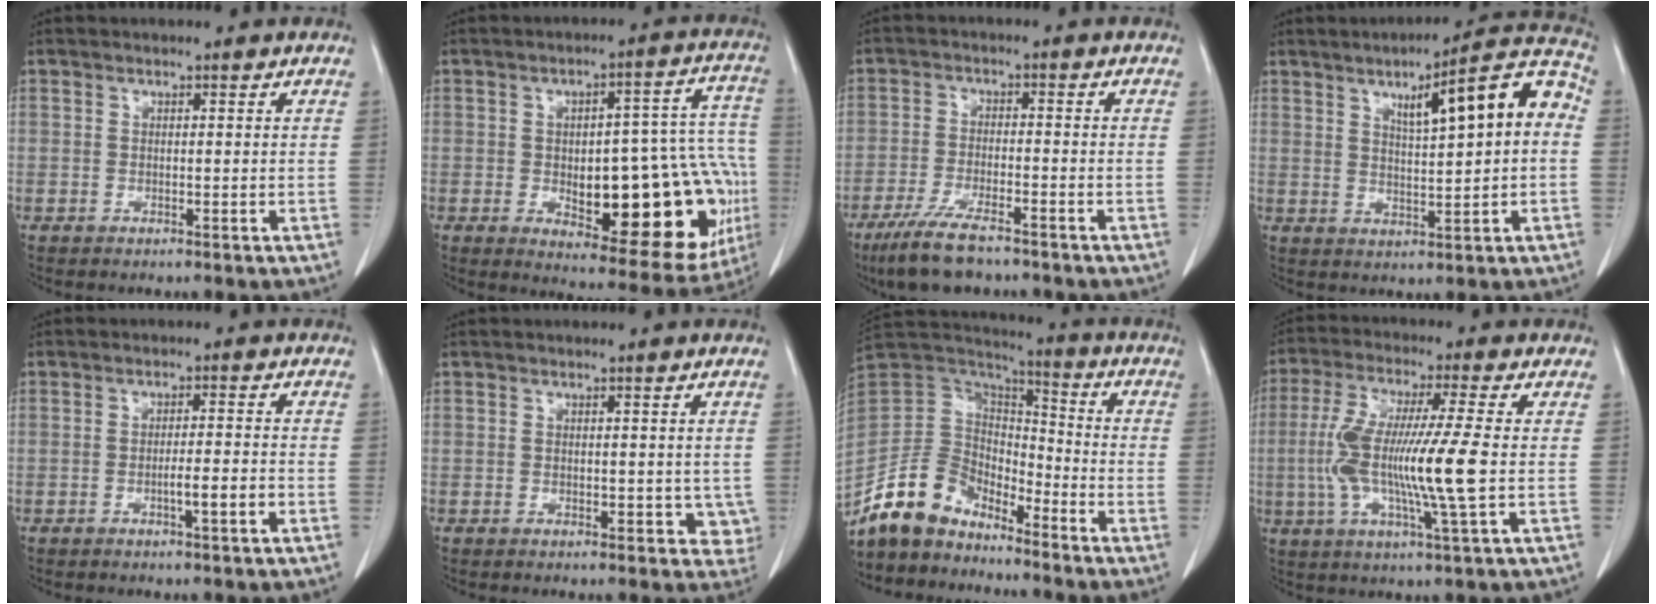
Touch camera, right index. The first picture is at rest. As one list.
[{"total": 23.8, "force": [-4.7, 8.4, 21.8], "torque": [-0.202, 0.034, -0.032]}, {"total": 8.9, "force": [-6.7, 1.8, 5.5], "torque": [-0.105, -0.020, -0.116]}, {"total": 12.1, "force": [2.7, 2.0, 11.6], "torque": [-0.160, 0.034, 0.035]}, {"total": 3.3, "force": [-1.3, 0.1, 3.1], "torque": [-0.050, -0.001, -0.020]}, {"total": 3.6, "force": [0.1, 2.6, 2.5], "torque": [-0.006, -0.003, 0.004]}, {"total": 12.6, "force": [-10.8, 5.7, 3.2], "torque": [-0.071, 0.034, -0.213]}, {"total": 13.7, "force": [-1.2, 0.5, 13.7], "torque": [-0.274, -0.003, -0.027]}]